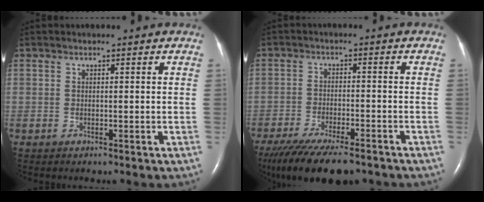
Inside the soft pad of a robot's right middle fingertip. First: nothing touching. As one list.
[{"total": 15.8, "force": [-12.4, 3.9, 9.0], "torque": [-0.176, -0.038, -0.191]}]